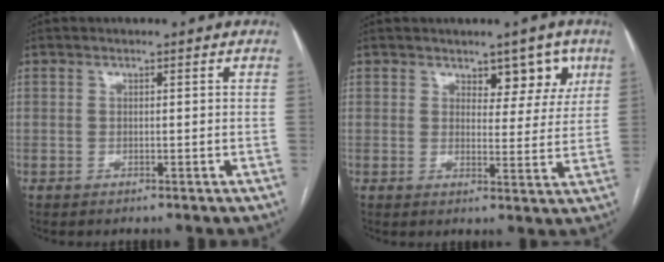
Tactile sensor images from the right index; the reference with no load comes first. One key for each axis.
{"total": 5.2, "fx": 3.3, "fy": 2.8, "fz": 2.9, "tx": -0.017, "ty": 0.001, "tz": 0.043}